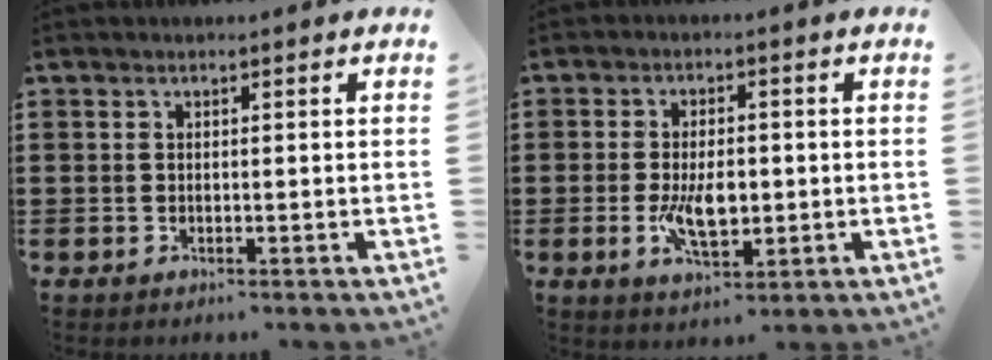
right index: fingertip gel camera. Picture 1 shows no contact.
{"total": 6.6, "force": [-1.0, 3.0, 5.8], "torque": [-0.107, -0.004, -0.018]}